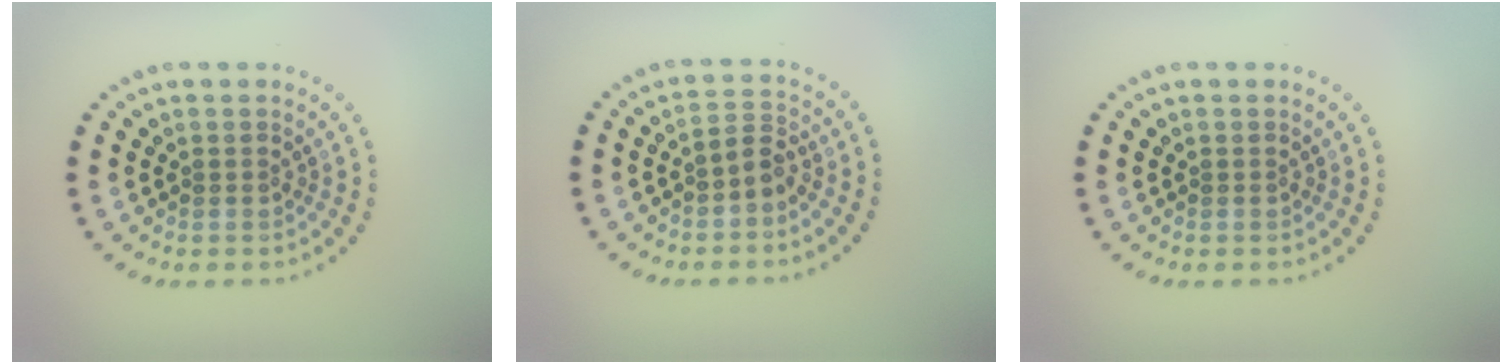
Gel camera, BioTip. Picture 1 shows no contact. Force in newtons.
{"total": 2.0, "press": 1.6, "slide": 1.2}
{"total": 0.0}